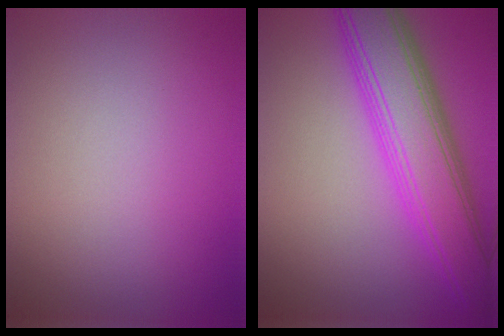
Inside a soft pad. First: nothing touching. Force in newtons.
{"total": 8.0, "press": 8.0, "slide": 0.4}